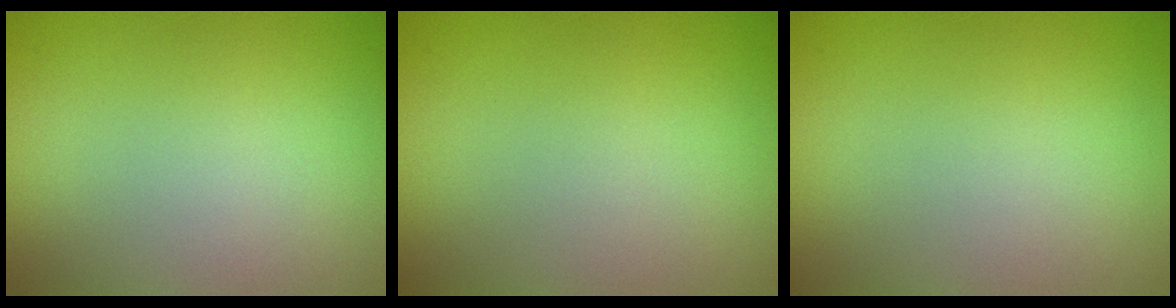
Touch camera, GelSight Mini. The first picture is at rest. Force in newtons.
{"total": 0.0}
{"total": 0.0}